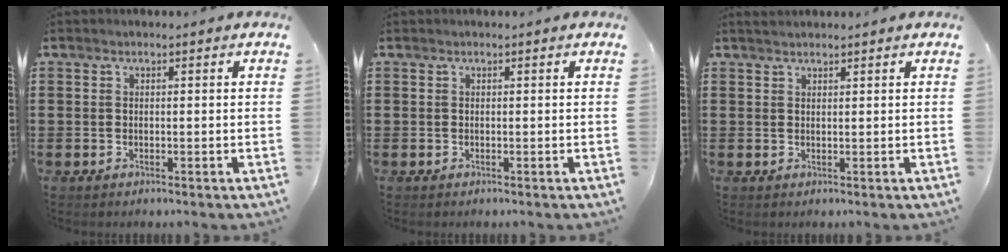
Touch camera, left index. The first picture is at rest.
{"total": 0.0}
{"total": 1.0, "force": [0.9, 0.1, 0.2], "torque": [-0.006, 0.001, 0.019]}